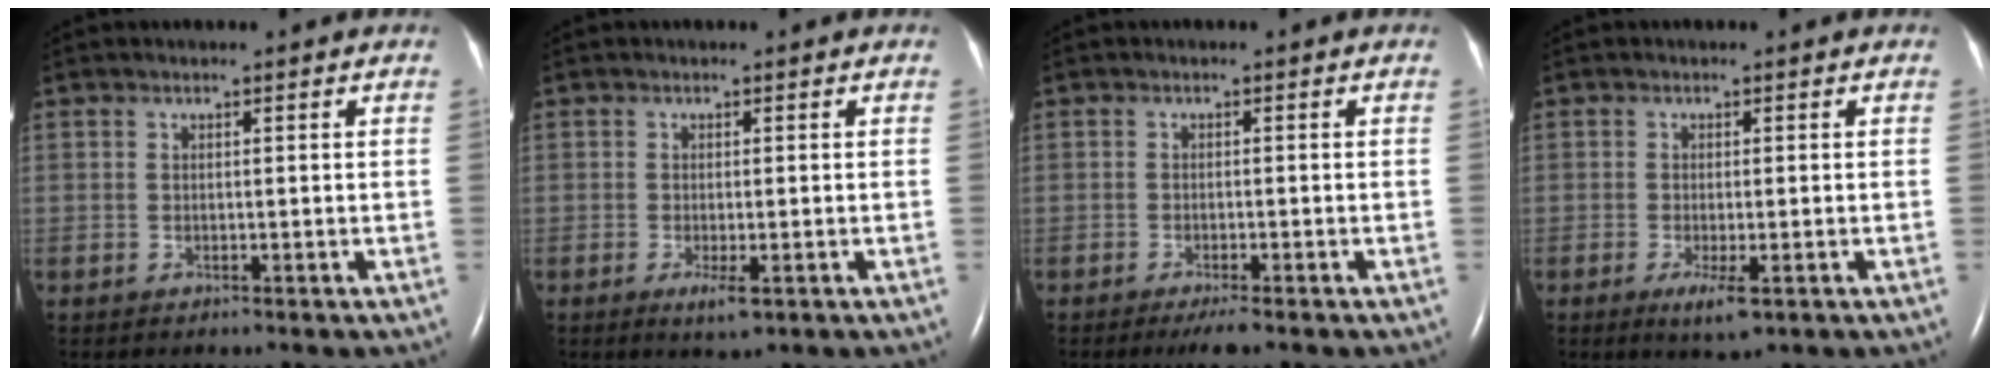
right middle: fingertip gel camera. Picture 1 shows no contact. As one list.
[{"total": 2.5, "force": [-1.0, 0.5, 2.2], "torque": [-0.036, -0.005, -0.013]}, {"total": 2.7, "force": [-2.0, 0.2, 1.9], "torque": [-0.032, -0.006, -0.032]}, {"total": 3.3, "force": [-1.5, 0.7, 2.9], "torque": [-0.050, -0.008, -0.020]}]